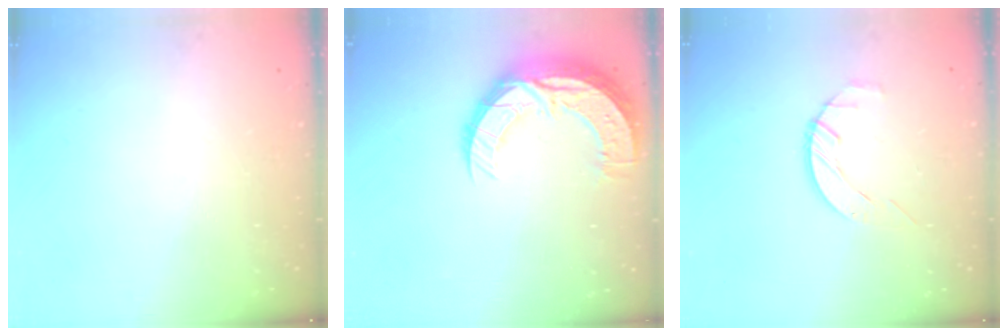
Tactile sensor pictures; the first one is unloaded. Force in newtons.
{"total": 15.3, "press": 15.3, "slide": 1.1}
{"total": 2.7, "press": 2.7, "slide": 0.3}